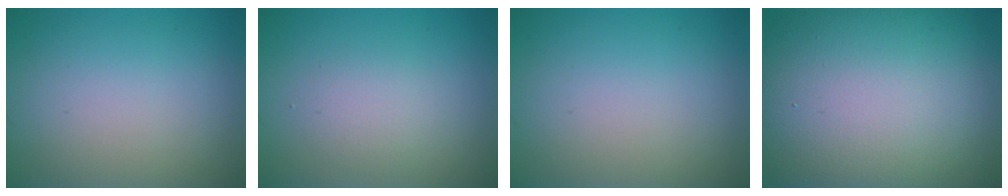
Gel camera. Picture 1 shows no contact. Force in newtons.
{"total": 1.8, "press": 1.8, "slide": 0.1}
{"total": 0.0}
{"total": 17.9, "press": 17.9, "slide": 0.9}